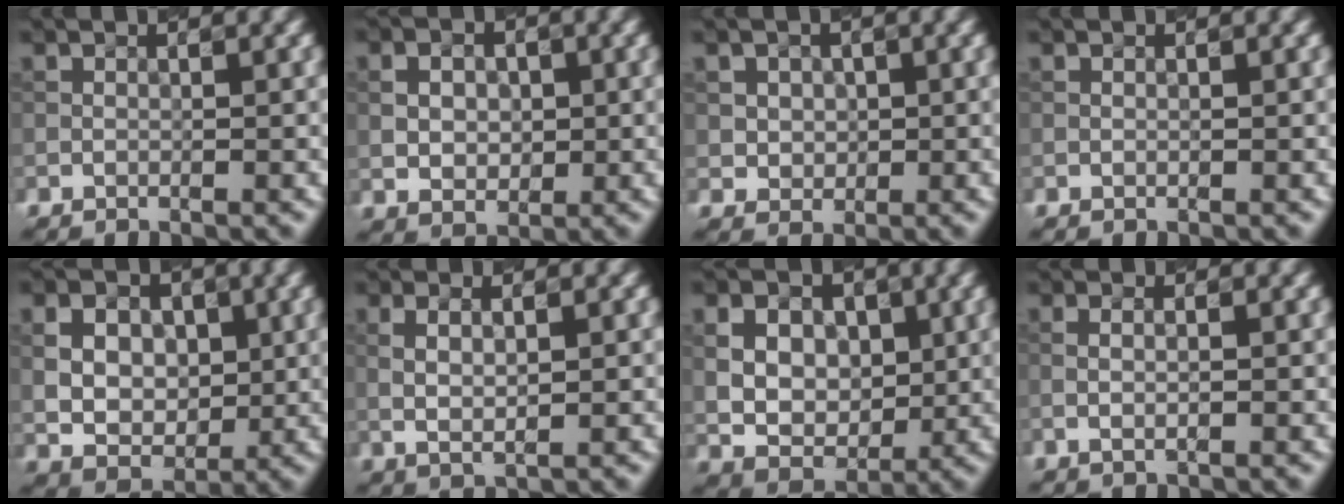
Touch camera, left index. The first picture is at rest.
{"total": 3.3, "force": [0.4, 2.5, 2.2], "torque": [-0.042, 0.000, 0.005]}
{"total": 2.5, "force": [0.8, 2.1, 1.1], "torque": [-0.018, 0.006, 0.014]}
{"total": 0.0}
{"total": 5.9, "force": [1.0, 4.5, 3.8], "torque": [-0.072, -0.001, 0.019]}
{"total": 2.5, "force": [0.4, 1.0, 2.2], "torque": [-0.049, -0.001, 0.011]}
{"total": 7.2, "force": [1.5, 5.4, 4.4], "torque": [-0.073, 0.010, 0.022]}
{"total": 1.3, "force": [-0.1, 0.5, 1.3], "torque": [-0.025, -0.002, -0.005]}